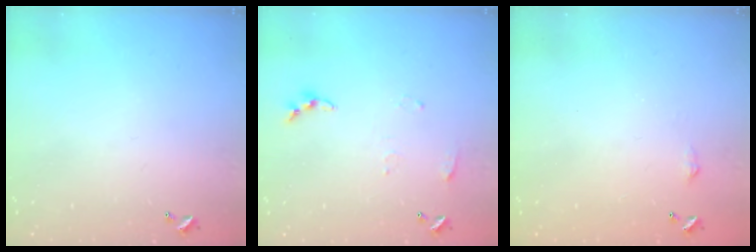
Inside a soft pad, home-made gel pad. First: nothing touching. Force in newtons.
{"total": 5.4, "press": 5.4, "slide": 0.6}
{"total": 2.3, "press": 2.3, "slide": 0.4}